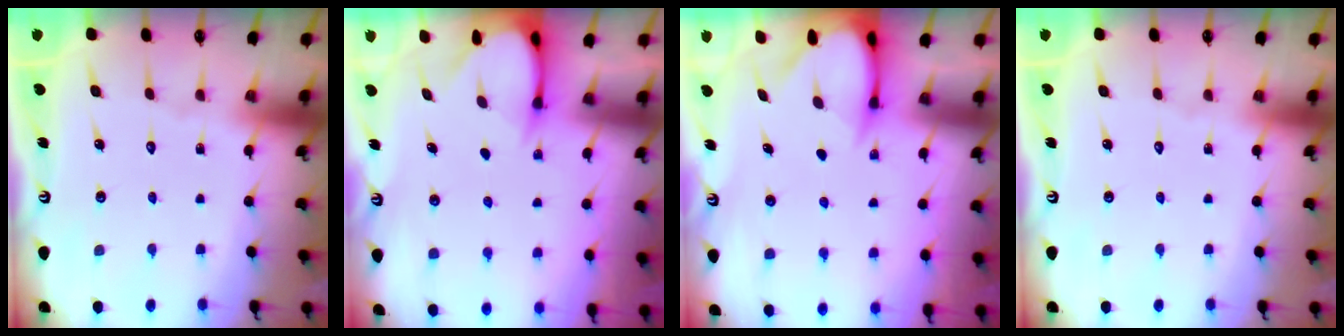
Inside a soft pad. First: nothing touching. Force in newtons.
{"total": 3.6, "press": 3.6, "slide": 0.3}
{"total": 3.4, "press": 3.4, "slide": 0.3}
{"total": 0.0}